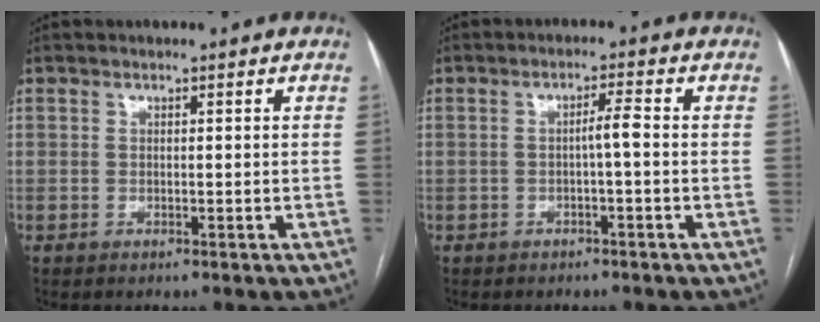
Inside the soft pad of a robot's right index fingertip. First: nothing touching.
{"total": 2.3, "force": [-0.4, 0.0, 2.3], "torque": [-0.036, 0.004, -0.007]}